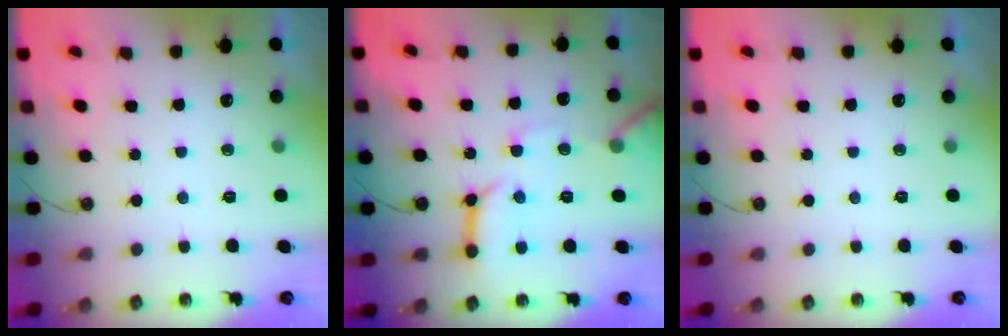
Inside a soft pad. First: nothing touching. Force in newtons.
{"total": 13.5, "press": 13.4, "slide": 1.5}
{"total": 0.0}